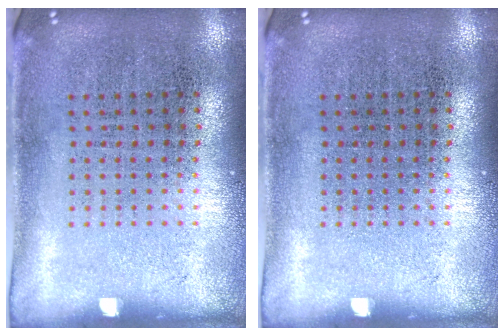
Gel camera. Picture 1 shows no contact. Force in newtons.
{"total": 0.0}